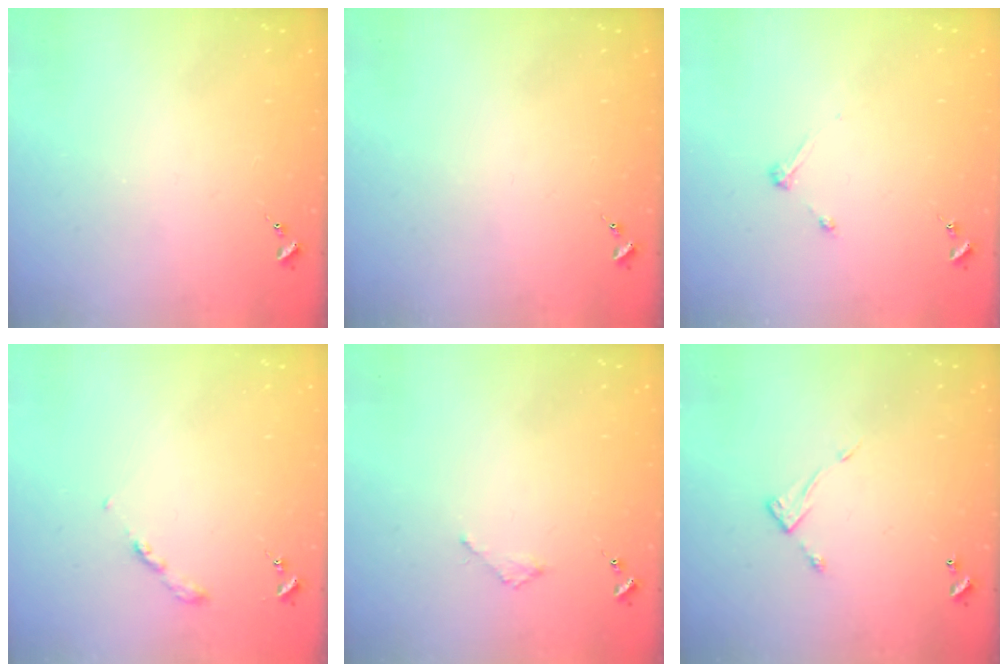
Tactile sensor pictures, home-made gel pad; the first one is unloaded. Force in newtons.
{"total": 0.0}
{"total": 3.2, "press": 3.2, "slide": 0.4}
{"total": 2.7, "press": 2.6, "slide": 0.3}
{"total": 2.1, "press": 2.1, "slide": 0.2}
{"total": 5.1, "press": 5.1, "slide": 0.4}